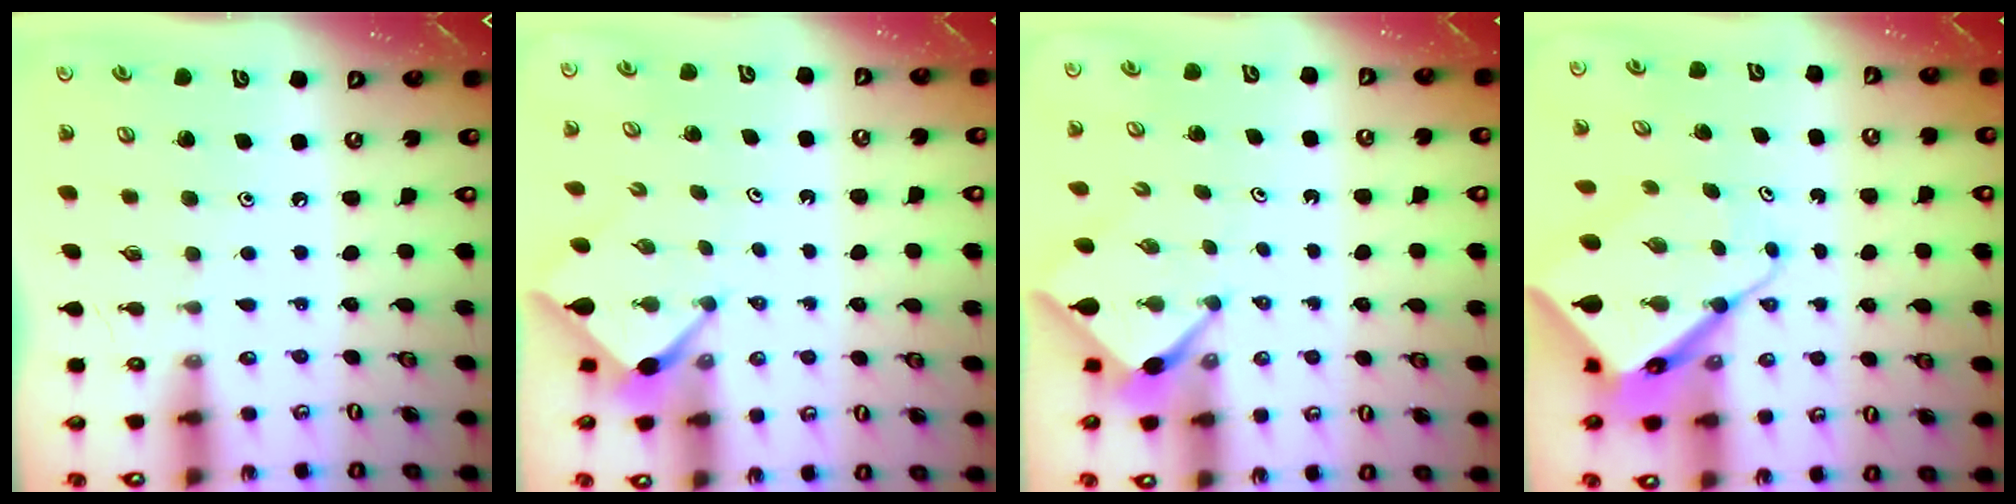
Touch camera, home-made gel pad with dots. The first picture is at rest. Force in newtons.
{"total": 2.6, "press": 2.5, "slide": 0.3}
{"total": 2.6, "press": 2.5, "slide": 0.3}
{"total": 12.2, "press": 12.2, "slide": 1.1}